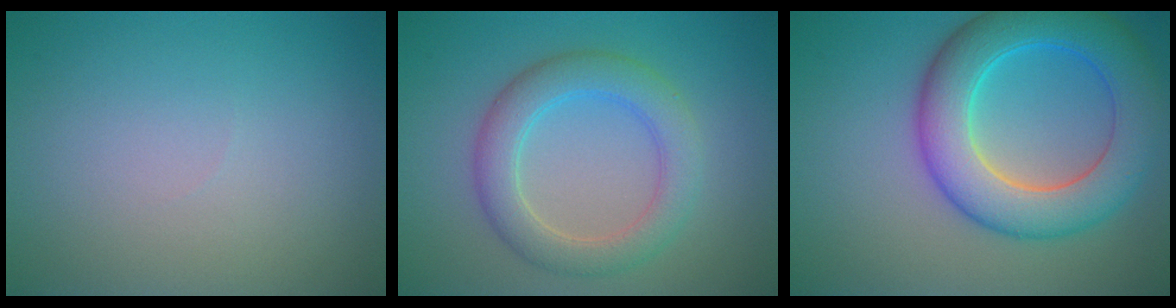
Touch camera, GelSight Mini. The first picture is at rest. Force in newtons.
{"total": 4.6, "press": 4.6, "slide": 0.4}
{"total": 8.6, "press": 8.6, "slide": 0.2}